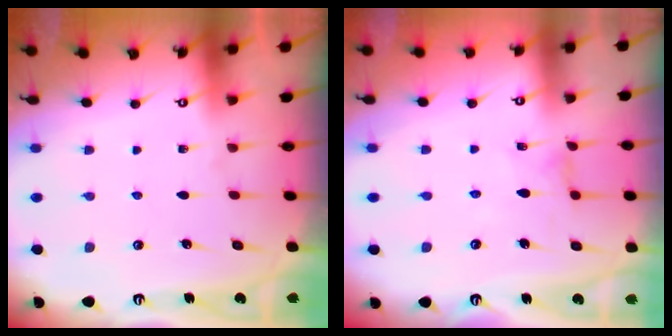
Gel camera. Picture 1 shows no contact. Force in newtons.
{"total": 1.4, "press": 1.4, "slide": 0.2}